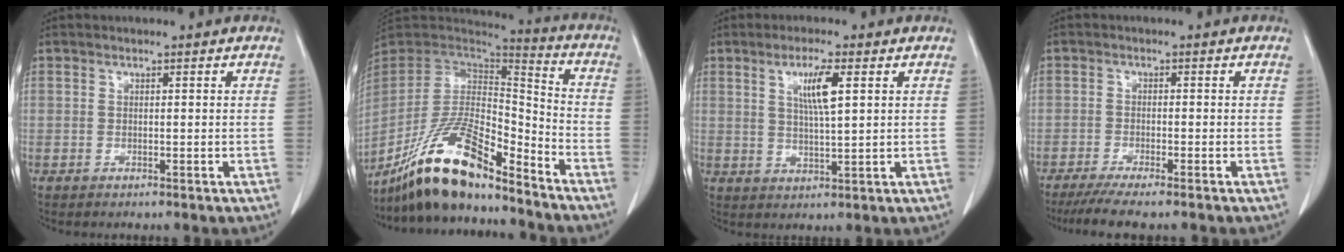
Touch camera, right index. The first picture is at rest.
{"total": 17.4, "force": [-13.4, 3.5, 10.5], "torque": [-0.203, 0.001, -0.246]}
{"total": 5.7, "force": [2.0, 0.3, 5.3], "torque": [-0.096, -0.003, 0.038]}
{"total": 7.0, "force": [-5.9, 0.2, 3.9], "torque": [-0.055, -0.017, -0.095]}